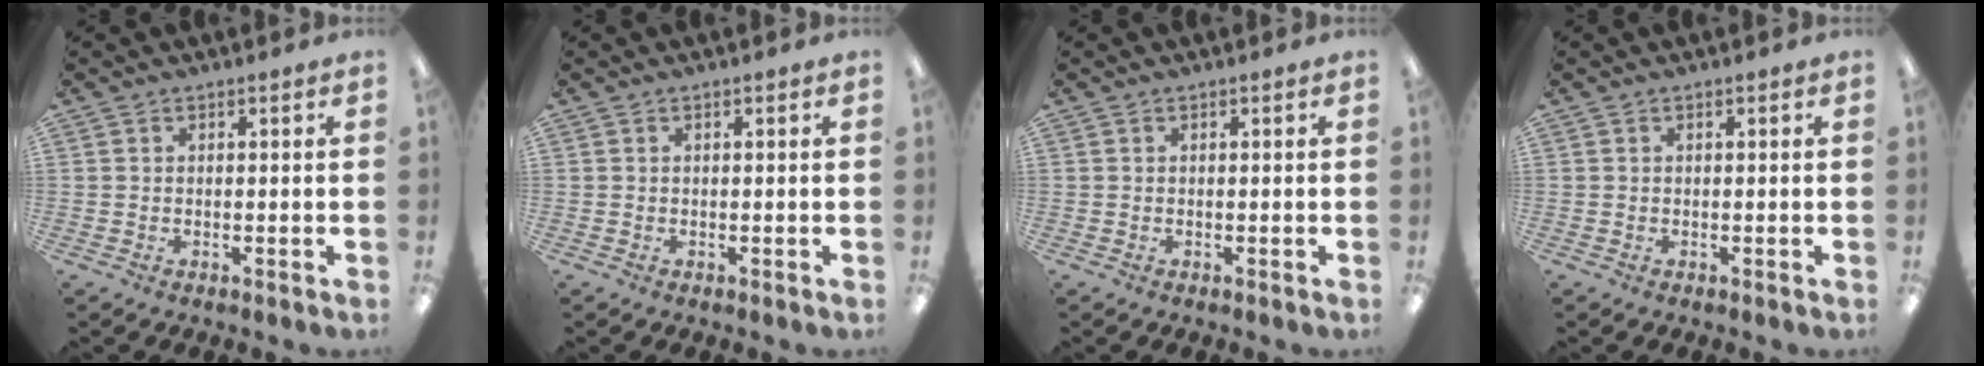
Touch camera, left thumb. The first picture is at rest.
{"total": 0.0}
{"total": 0.0}
{"total": 0.0}